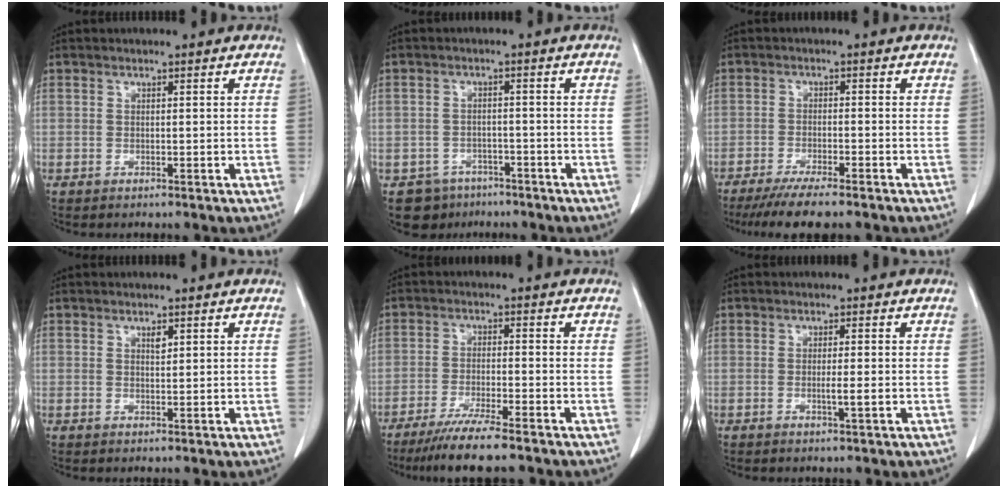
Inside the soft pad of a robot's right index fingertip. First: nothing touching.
{"total": 4.9, "force": [-3.2, 3.7, 0.1], "torque": [0.005, 0.010, -0.043]}
{"total": 6.8, "force": [-5.4, 0.6, 4.0], "torque": [-0.059, -0.013, -0.087]}
{"total": 1.2, "force": [0.7, 0.4, 0.8], "torque": [-0.012, -0.004, 0.013]}
{"total": 7.5, "force": [-5.9, -0.3, 4.7], "torque": [-0.075, -0.019, -0.099]}
{"total": 1.9, "force": [-0.5, -0.1, 1.9], "torque": [-0.033, -0.004, -0.007]}